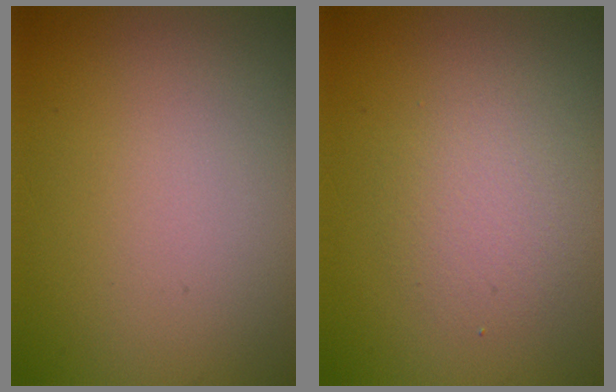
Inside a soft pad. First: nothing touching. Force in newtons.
{"total": 2.6, "press": 2.6, "slide": 0.1}